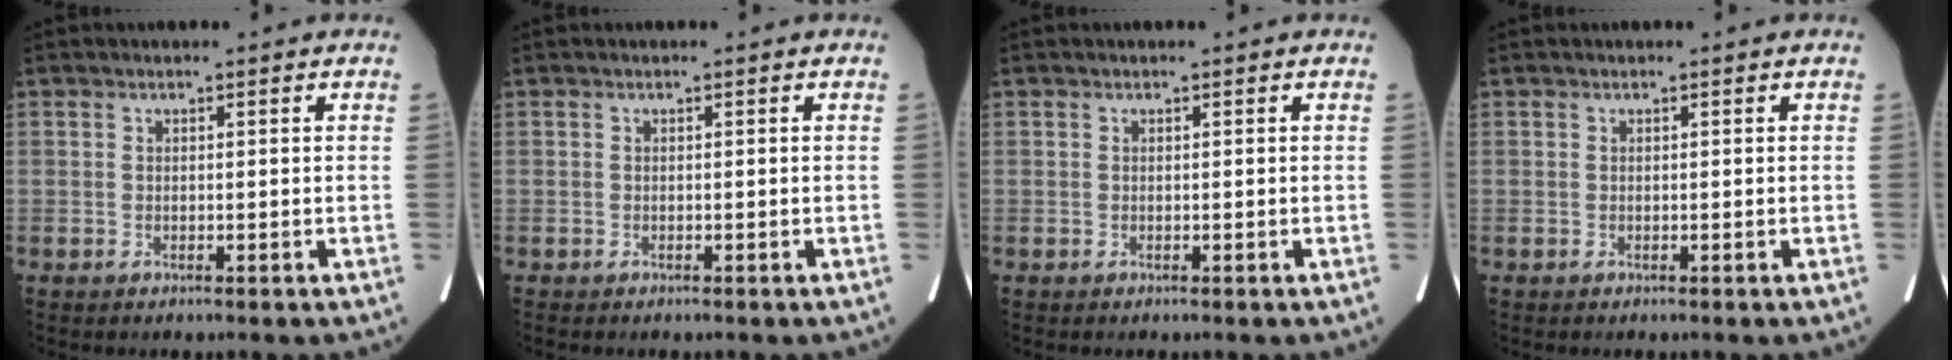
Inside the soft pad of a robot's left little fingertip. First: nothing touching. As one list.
[{"total": 0.0}, {"total": 0.0}, {"total": 0.0}]